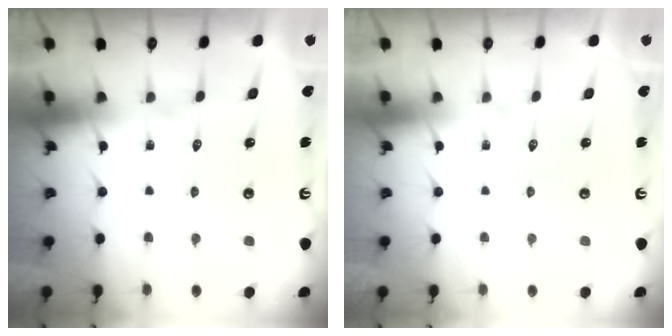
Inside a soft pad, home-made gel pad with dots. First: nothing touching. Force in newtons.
{"total": 0.0}